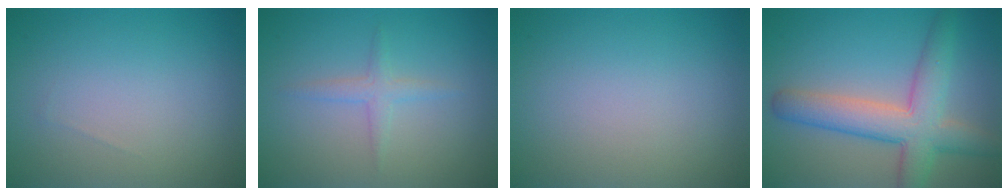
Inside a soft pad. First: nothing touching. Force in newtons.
{"total": 1.5, "press": 1.5, "slide": 0.0}
{"total": 0.0}
{"total": 6.6, "press": 6.6, "slide": 0.3}